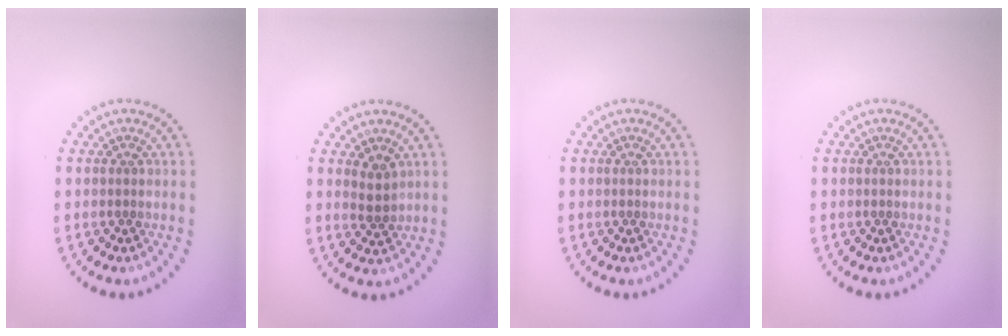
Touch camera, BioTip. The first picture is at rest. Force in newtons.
{"total": 1.6, "press": 1.4, "slide": 0.9}
{"total": 0.0}
{"total": 0.0}